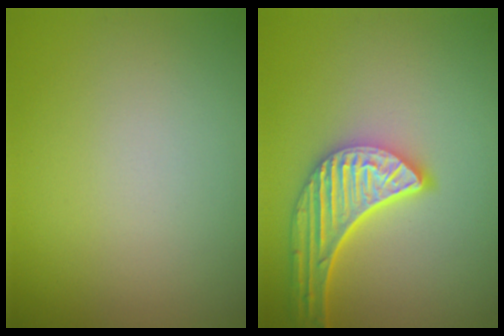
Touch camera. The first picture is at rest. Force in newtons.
{"total": 5.7, "press": 4.5, "slide": 3.5}